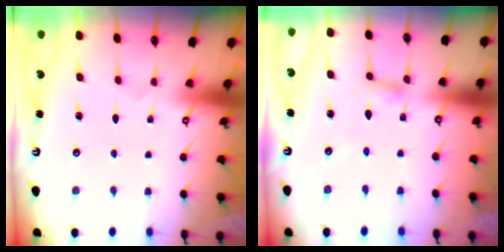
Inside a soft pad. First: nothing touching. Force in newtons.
{"total": 2.8, "press": 2.7, "slide": 0.3}